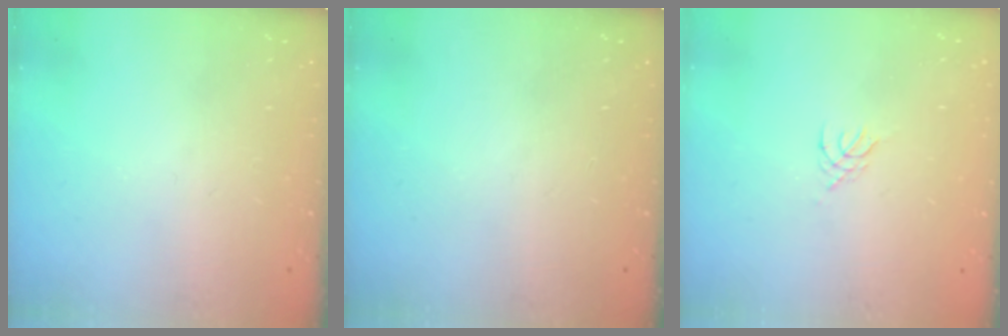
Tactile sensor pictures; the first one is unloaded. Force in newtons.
{"total": 0.0}
{"total": 1.2, "press": 1.2, "slide": 0.3}